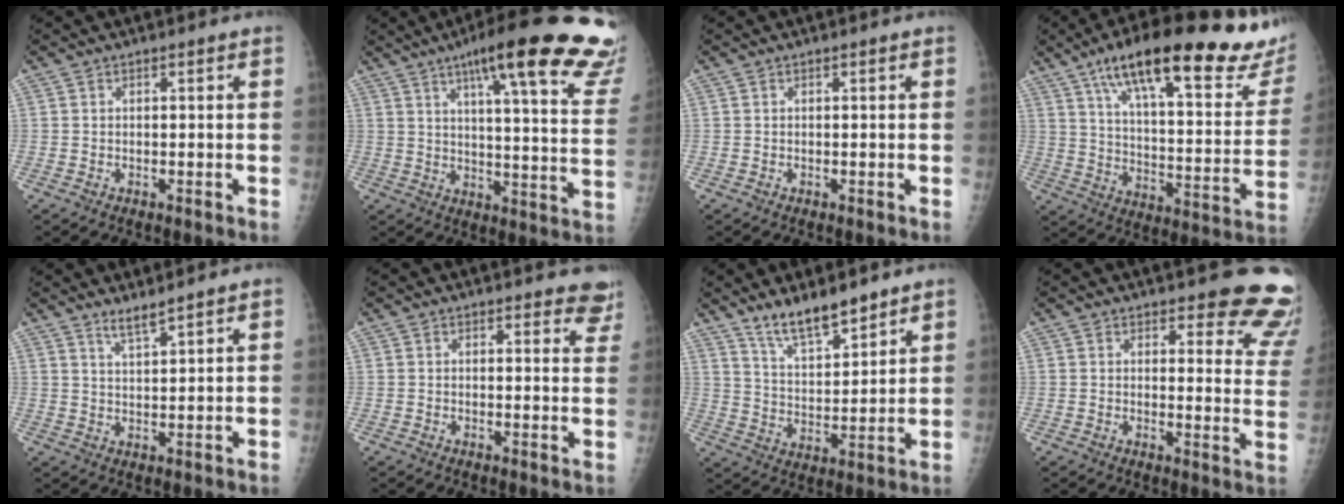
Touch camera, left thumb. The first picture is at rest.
{"total": 27.9, "force": [18.8, 4.1, 20.2], "torque": [-0.232, -0.073, 0.236]}
{"total": 0.0}
{"total": 31.7, "force": [19.8, 8.6, 23.2], "torque": [-0.307, -0.037, 0.287]}
{"total": 3.0, "force": [2.6, -0.2, 1.5], "torque": [-0.029, -0.023, 0.053]}
{"total": 5.2, "force": [4.7, 2.0, 1.1], "torque": [0.025, -0.025, 0.032]}
{"total": 9.8, "force": [7.9, 2.6, 5.1], "torque": [-0.074, -0.056, 0.151]}
{"total": 12.6, "force": [11.4, 3.5, 3.8], "torque": [0.009, -0.099, 0.101]}